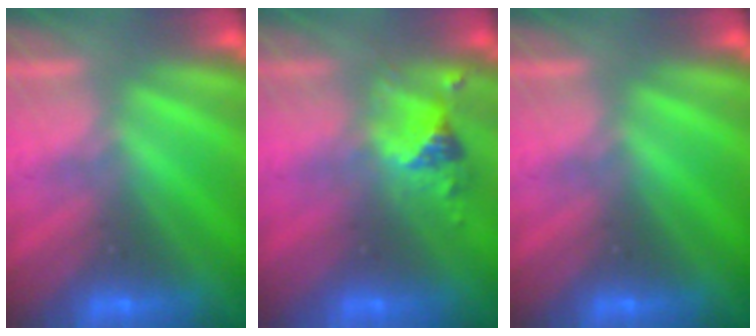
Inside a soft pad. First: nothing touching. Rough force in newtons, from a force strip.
{"total": 2.5}
{"total": 0.0}